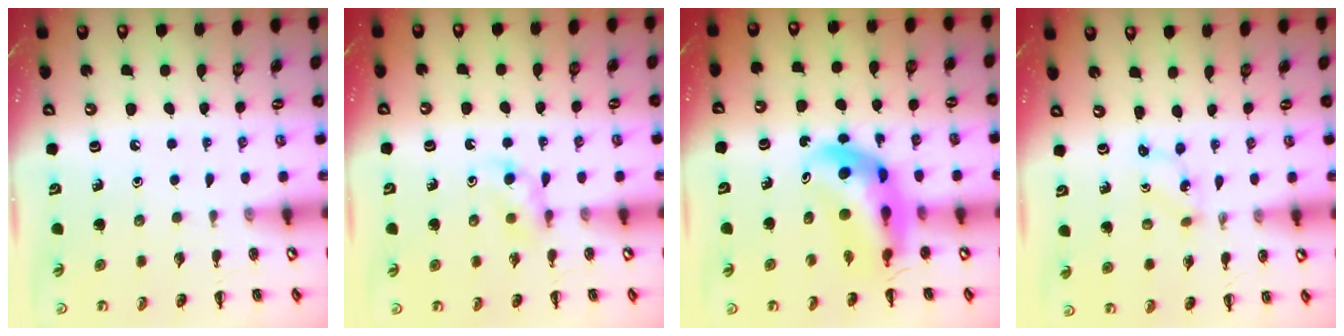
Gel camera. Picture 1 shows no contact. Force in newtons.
{"total": 5.3, "press": 4.9, "slide": 2.1}
{"total": 7.2, "press": 6.8, "slide": 2.4}
{"total": 0.6, "press": 0.5, "slide": 0.2}